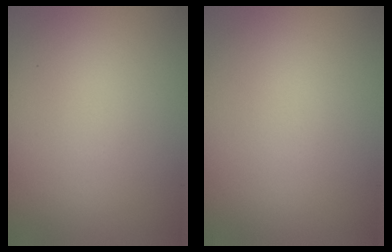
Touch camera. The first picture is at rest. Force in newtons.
{"total": 0.0}